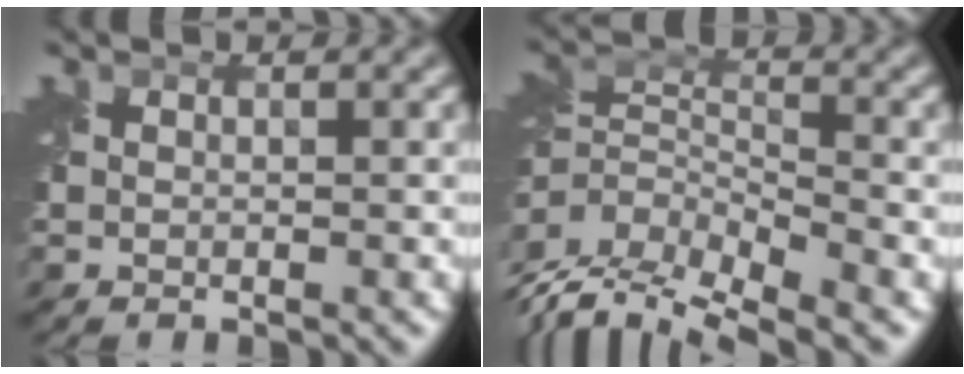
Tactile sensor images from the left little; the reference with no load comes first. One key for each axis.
{"total": 7.8, "fx": -4.5, "fy": 3.5, "fz": 5.3, "tx": -0.105, "ty": -0.008, "tz": -0.090}